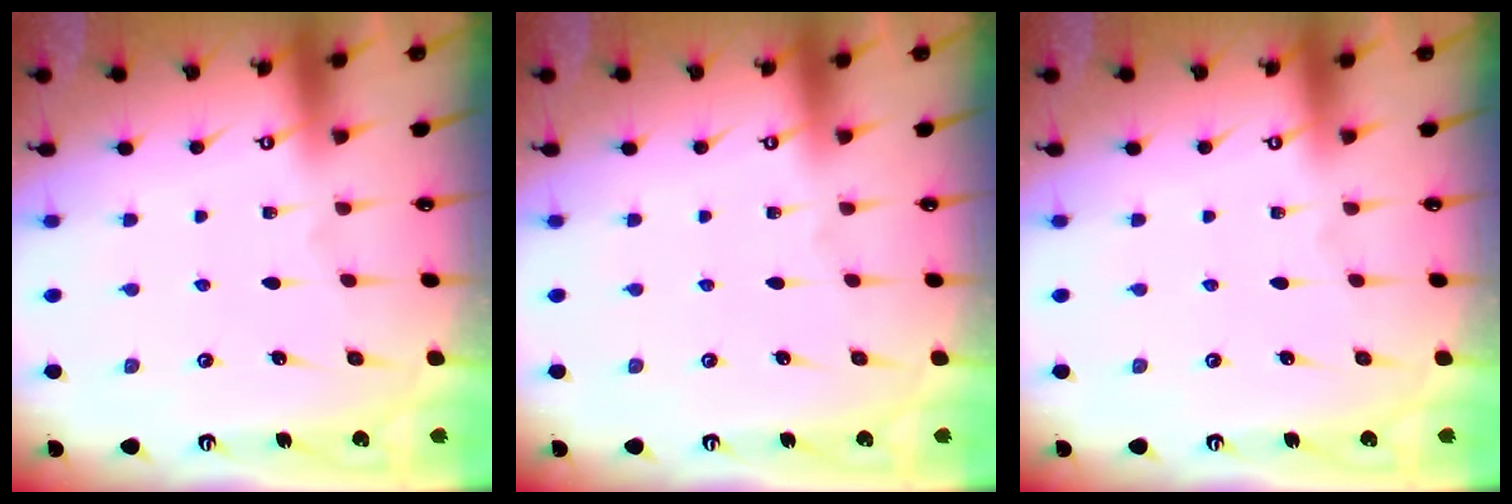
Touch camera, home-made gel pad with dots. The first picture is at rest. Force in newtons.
{"total": 0.0}
{"total": 0.0}